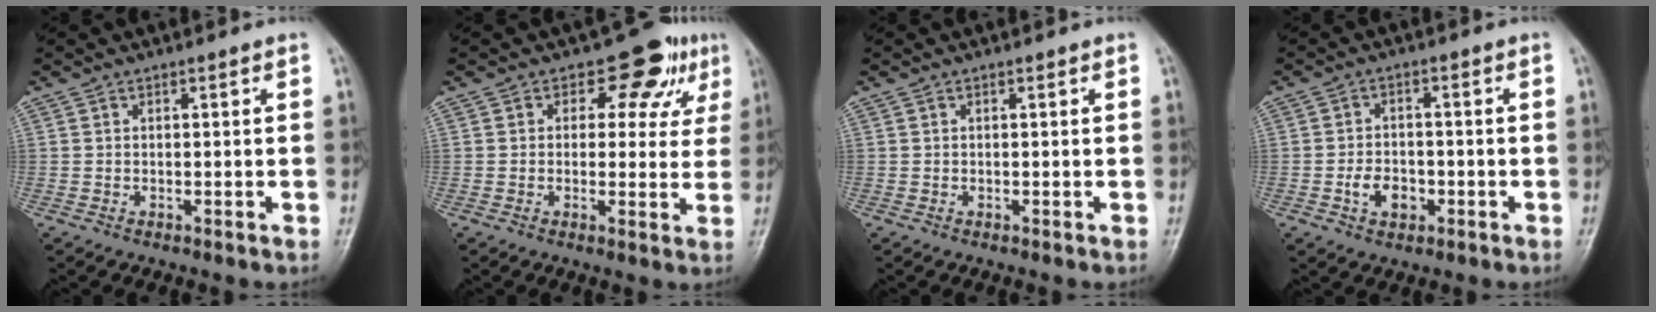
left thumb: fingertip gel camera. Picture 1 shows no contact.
{"total": 9.0, "force": [4.1, 5.9, 5.5], "torque": [-0.016, -0.007, 0.045]}
{"total": 0.0}
{"total": 5.1, "force": [-1.7, 3.7, 3.1], "torque": [-0.039, 0.012, -0.030]}